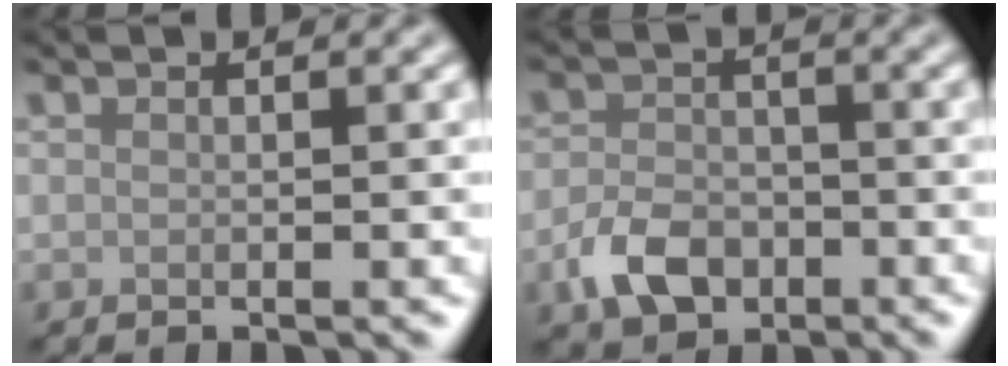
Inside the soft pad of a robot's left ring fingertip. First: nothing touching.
{"total": 4.3, "force": [-2.1, 3.0, 2.3], "torque": [-0.049, -0.004, -0.044]}